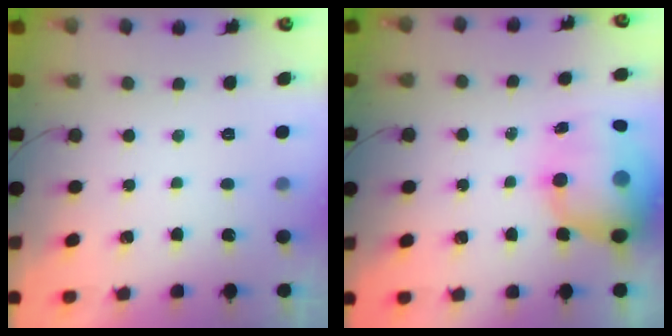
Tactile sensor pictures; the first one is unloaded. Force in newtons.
{"total": 14.6, "press": 14.2, "slide": 3.6}